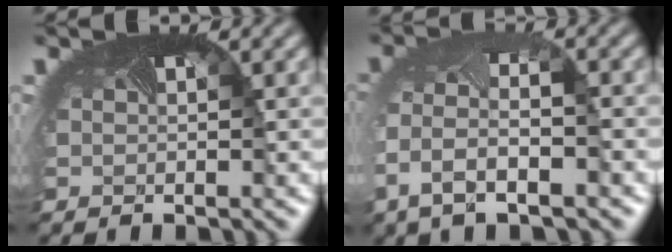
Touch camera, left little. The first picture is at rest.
{"total": 5.3, "force": [-2.5, 2.5, 4.0], "torque": [-0.116, -0.017, -0.044]}